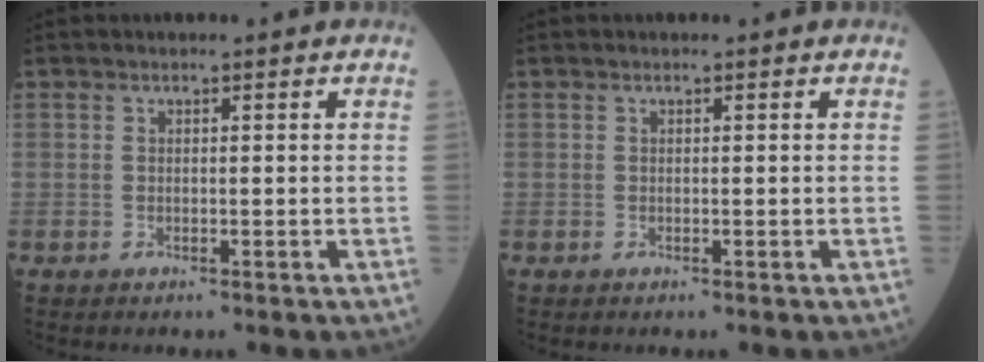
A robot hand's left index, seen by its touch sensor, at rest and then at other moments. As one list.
[{"total": 0.0}]